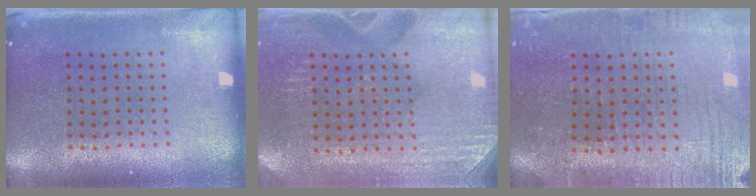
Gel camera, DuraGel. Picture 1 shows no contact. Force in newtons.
{"total": 3.0, "press": 2.8, "slide": 1.0}
{"total": 0.8, "press": 0.7, "slide": 0.4}